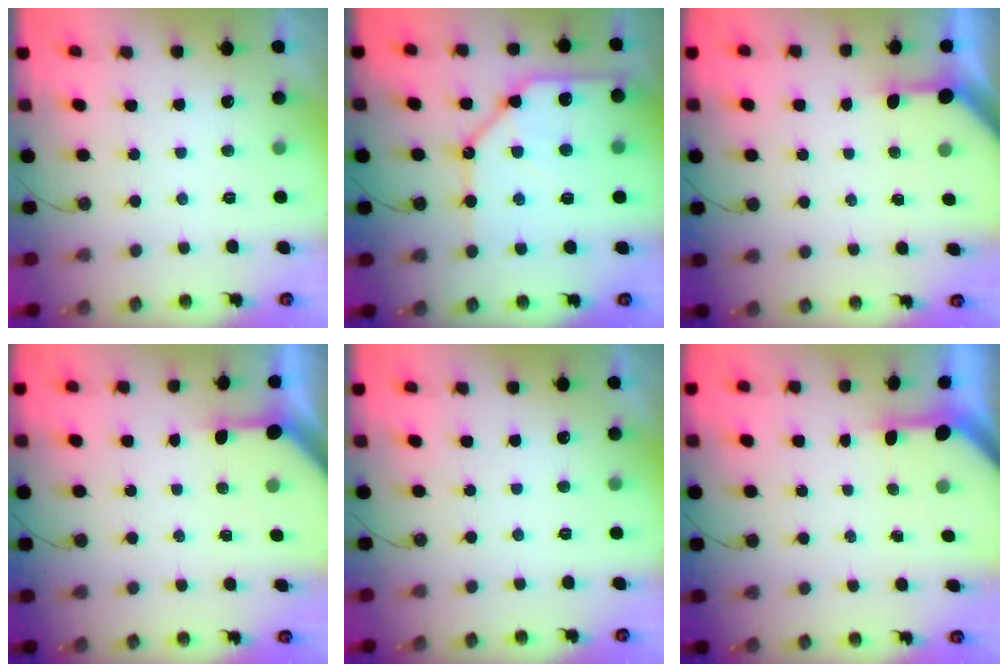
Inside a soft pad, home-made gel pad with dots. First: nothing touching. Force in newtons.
{"total": 16.8, "press": 16.7, "slide": 1.9}
{"total": 2.9, "press": 2.9, "slide": 0.3}
{"total": 3.4, "press": 3.4, "slide": 0.4}
{"total": 0.0}
{"total": 3.4, "press": 3.4, "slide": 0.3}